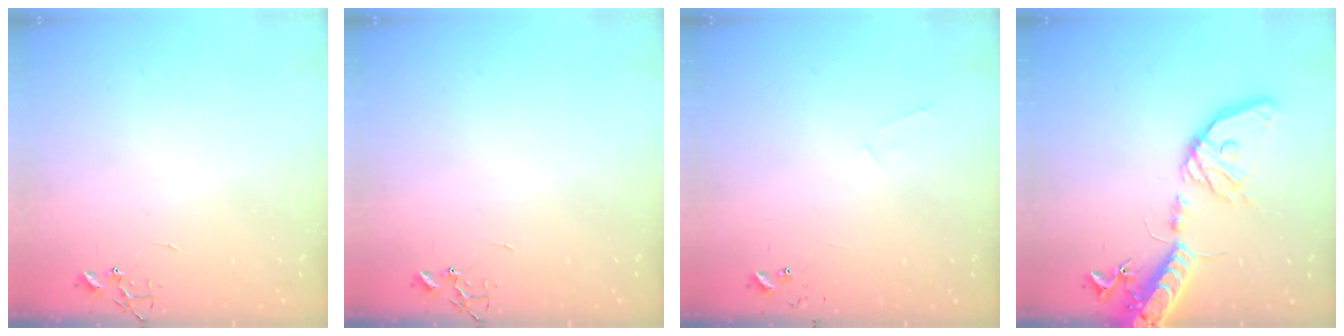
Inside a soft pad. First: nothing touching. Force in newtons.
{"total": 0.0}
{"total": 4.8, "press": 4.8, "slide": 0.5}
{"total": 19.5, "press": 19.2, "slide": 3.6}